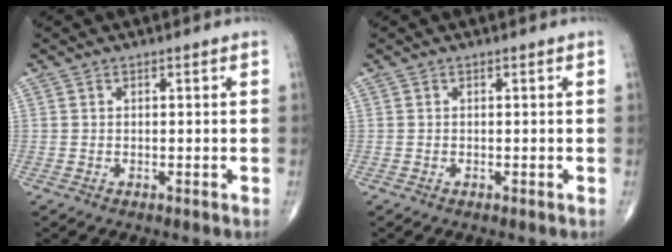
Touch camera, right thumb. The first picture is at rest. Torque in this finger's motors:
{"motor_torque": [-0.23, 0.46, -0.01, -0.09, -0.03]}